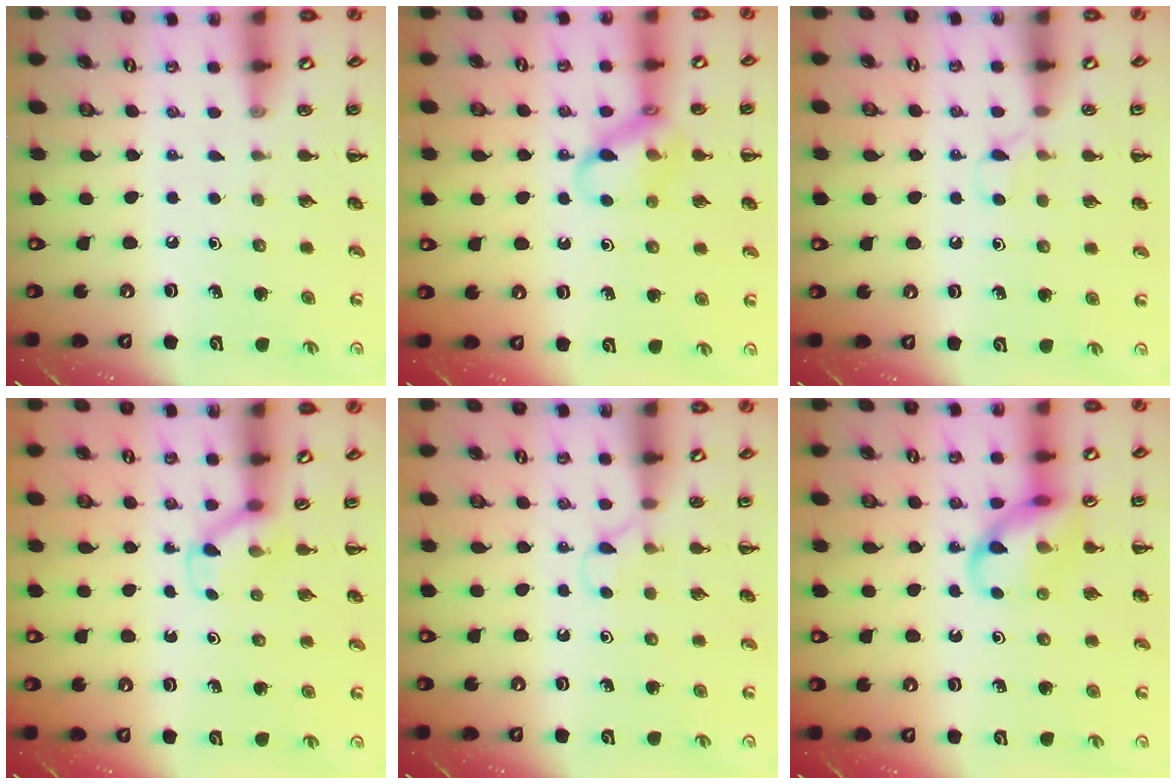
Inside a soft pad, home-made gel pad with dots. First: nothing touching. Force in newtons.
{"total": 12.5, "press": 12.4, "slide": 1.7}
{"total": 3.5, "press": 3.3, "slide": 1.1}
{"total": 4.0, "press": 3.8, "slide": 1.2}
{"total": 3.3, "press": 3.2, "slide": 0.9}
{"total": 11.6, "press": 11.5, "slide": 1.6}